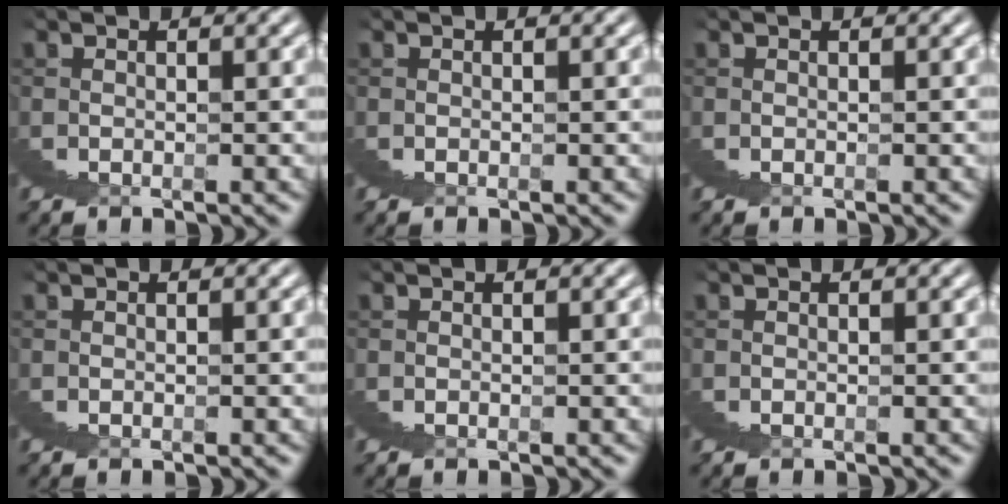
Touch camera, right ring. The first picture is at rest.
{"total": 0.0}
{"total": 0.0}
{"total": 0.0}
{"total": 0.0}
{"total": 0.0}